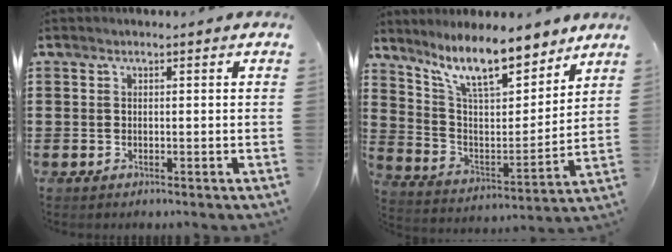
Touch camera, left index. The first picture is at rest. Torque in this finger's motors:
{"motor_torque": [2.14, 0.00, 0.67, 0.21]}